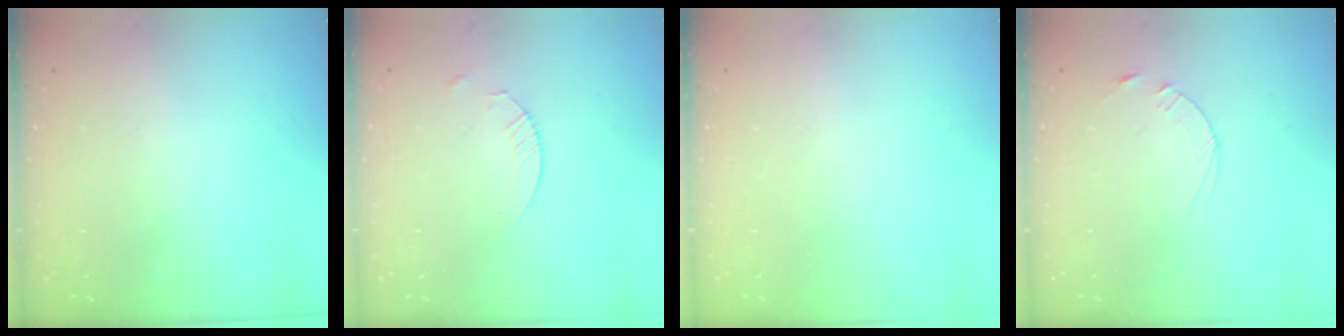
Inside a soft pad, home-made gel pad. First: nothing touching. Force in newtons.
{"total": 2.4, "press": 2.4, "slide": 0.3}
{"total": 0.0}
{"total": 2.5, "press": 2.5, "slide": 0.3}